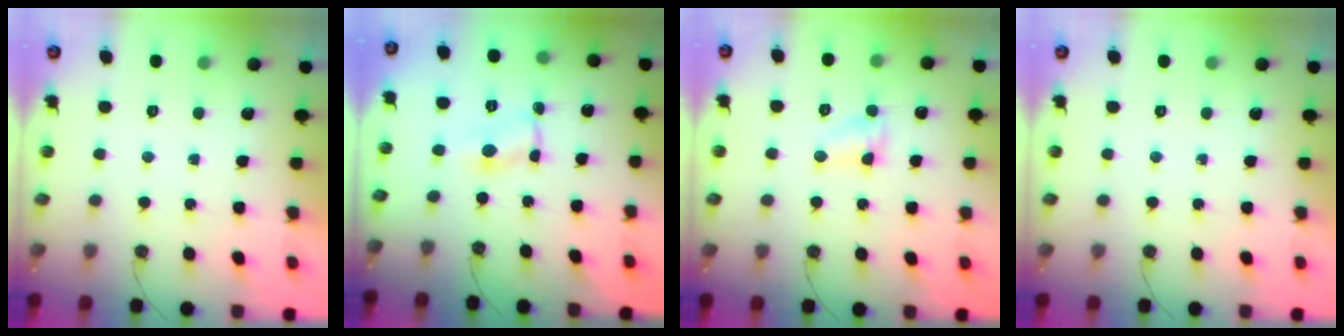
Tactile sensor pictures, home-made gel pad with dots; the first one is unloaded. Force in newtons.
{"total": 1.3, "press": 1.3, "slide": 0.2}
{"total": 4.1, "press": 4.1, "slide": 0.5}
{"total": 0.0}